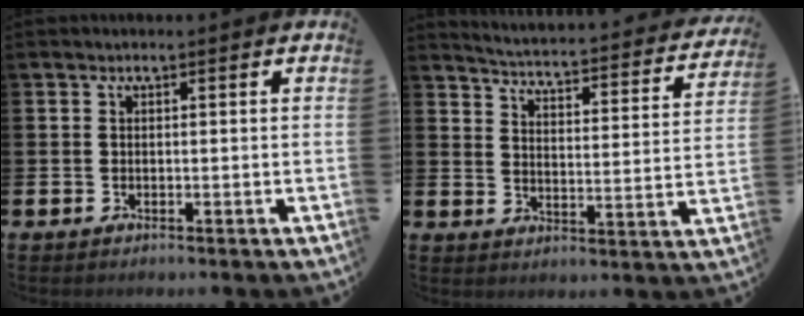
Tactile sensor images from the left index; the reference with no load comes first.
{"total": 3.8, "force": [3.6, 0.3, 1.0], "torque": [-0.040, -0.040, 0.053]}